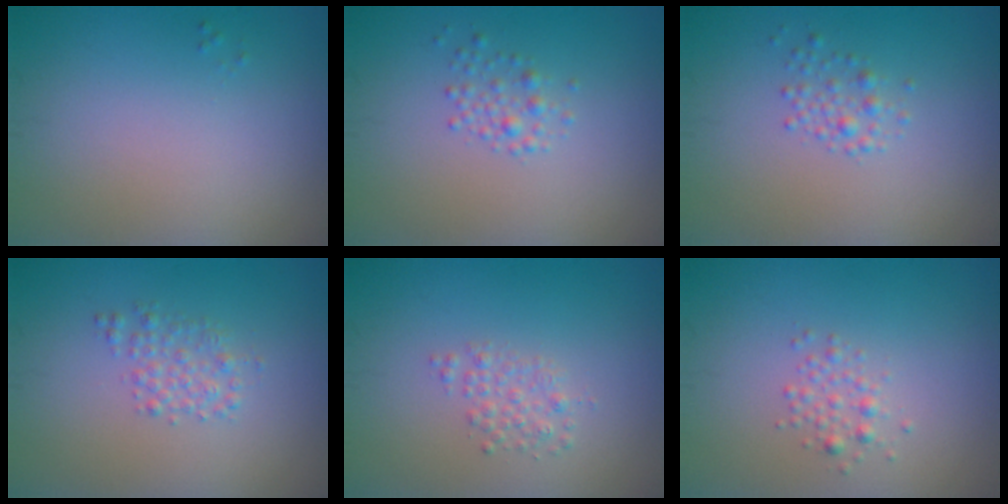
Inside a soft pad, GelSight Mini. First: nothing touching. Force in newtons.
{"total": 1.4, "press": 1.4, "slide": 0.0}
{"total": 1.4, "press": 1.4, "slide": 0.0}
{"total": 1.8, "press": 1.8, "slide": 0.0}
{"total": 1.5, "press": 1.5, "slide": 0.0}
{"total": 1.4, "press": 1.4, "slide": 0.1}